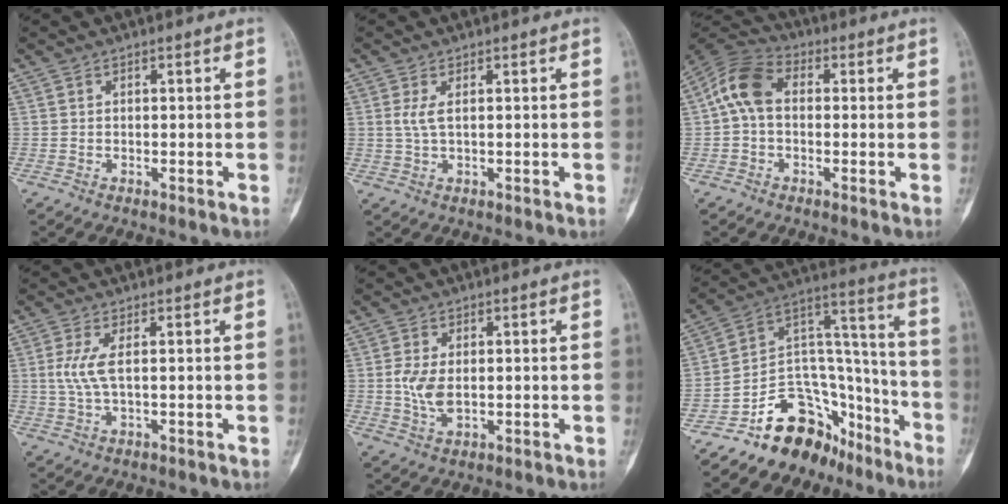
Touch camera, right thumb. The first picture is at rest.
{"total": 2.6, "force": [0.7, 0.8, 2.4], "torque": [-0.063, 0.001, 0.021]}
{"total": 9.1, "force": [0.5, 6.2, 6.7], "torque": [-0.124, 0.027, -0.005]}
{"total": 4.5, "force": [0.7, 1.2, 4.3], "torque": [-0.118, -0.002, 0.017]}
{"total": 5.4, "force": [0.1, 3.0, 4.5], "torque": [-0.098, -0.005, 0.004]}
{"total": 18.4, "force": [-13.0, 11.0, 6.9], "torque": [-0.047, 0.152, -0.216]}